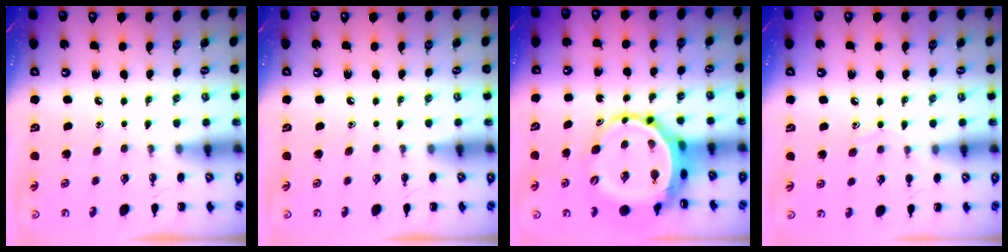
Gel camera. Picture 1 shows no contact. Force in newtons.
{"total": 0.0}
{"total": 9.0, "press": 8.6, "slide": 2.4}
{"total": 6.9, "press": 6.4, "slide": 2.4}